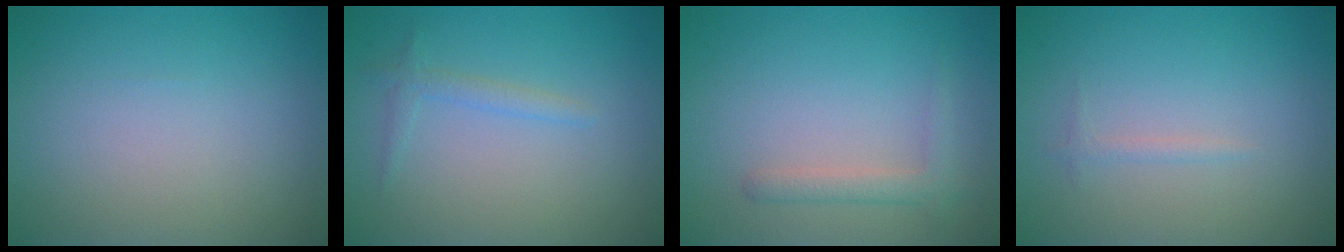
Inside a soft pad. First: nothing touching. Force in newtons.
{"total": 1.3, "press": 1.3, "slide": 0.1}
{"total": 1.8, "press": 1.8, "slide": 0.1}
{"total": 0.7, "press": 0.7, "slide": 0.1}